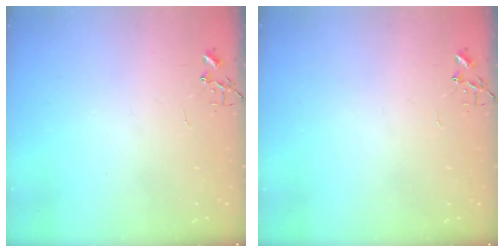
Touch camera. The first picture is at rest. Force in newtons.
{"total": 0.0}